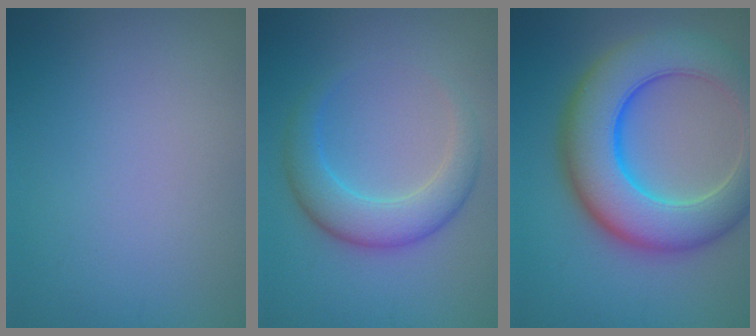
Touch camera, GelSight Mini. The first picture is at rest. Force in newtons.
{"total": 4.6, "press": 4.6, "slide": 0.1}
{"total": 10.8, "press": 10.8, "slide": 0.4}